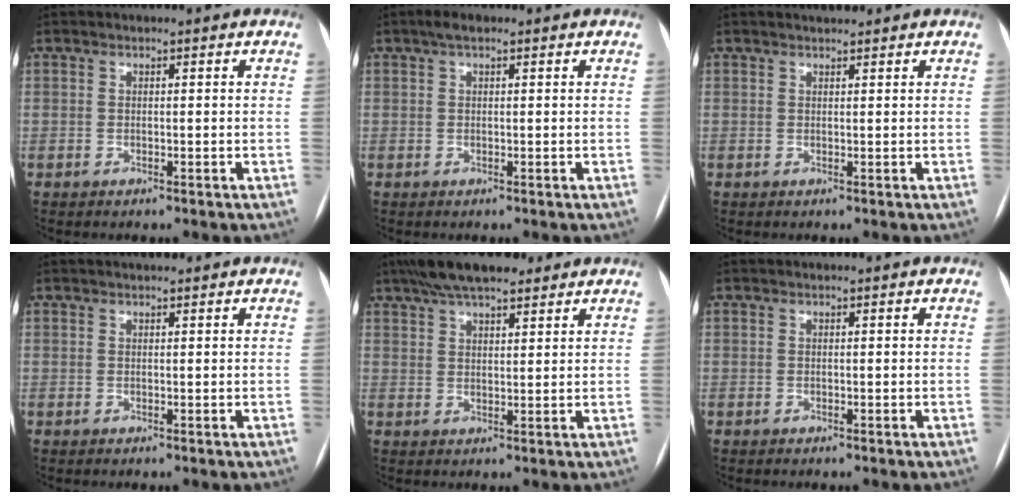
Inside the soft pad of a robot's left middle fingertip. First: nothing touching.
{"total": 1.9, "force": [1.2, 0.6, 1.3], "torque": [-0.028, 0.017, 0.022]}
{"total": 1.6, "force": [1.5, 0.2, 0.6], "torque": [-0.014, 0.009, 0.026]}
{"total": 1.6, "force": [1.3, 0.2, 0.8], "torque": [-0.015, 0.011, 0.021]}
{"total": 10.8, "force": [8.3, 2.9, 6.2], "torque": [-0.107, 0.037, 0.140]}
{"total": 0.0}